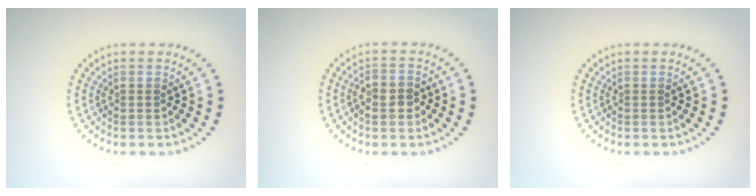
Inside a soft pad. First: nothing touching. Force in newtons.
{"total": 2.2, "press": 2.1, "slide": 0.7}
{"total": 0.0}